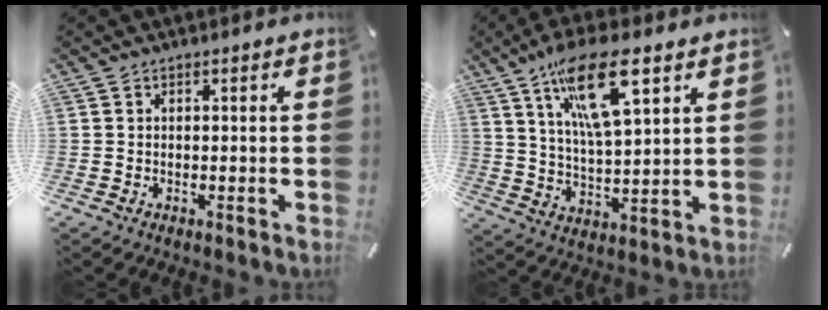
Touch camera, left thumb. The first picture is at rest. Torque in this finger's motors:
{"motor_torque": [2.46, 2.23, 1.42, -1.34, 0.22]}